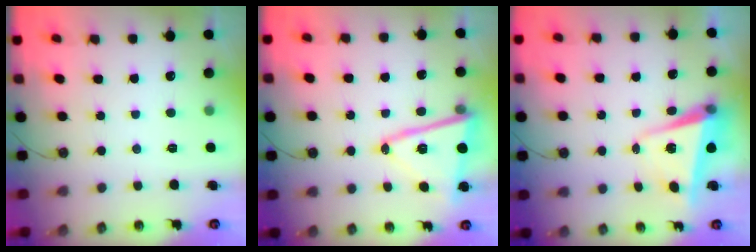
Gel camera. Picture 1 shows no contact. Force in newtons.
{"total": 14.4, "press": 14.3, "slide": 1.4}
{"total": 7.1, "press": 6.9, "slide": 1.5}